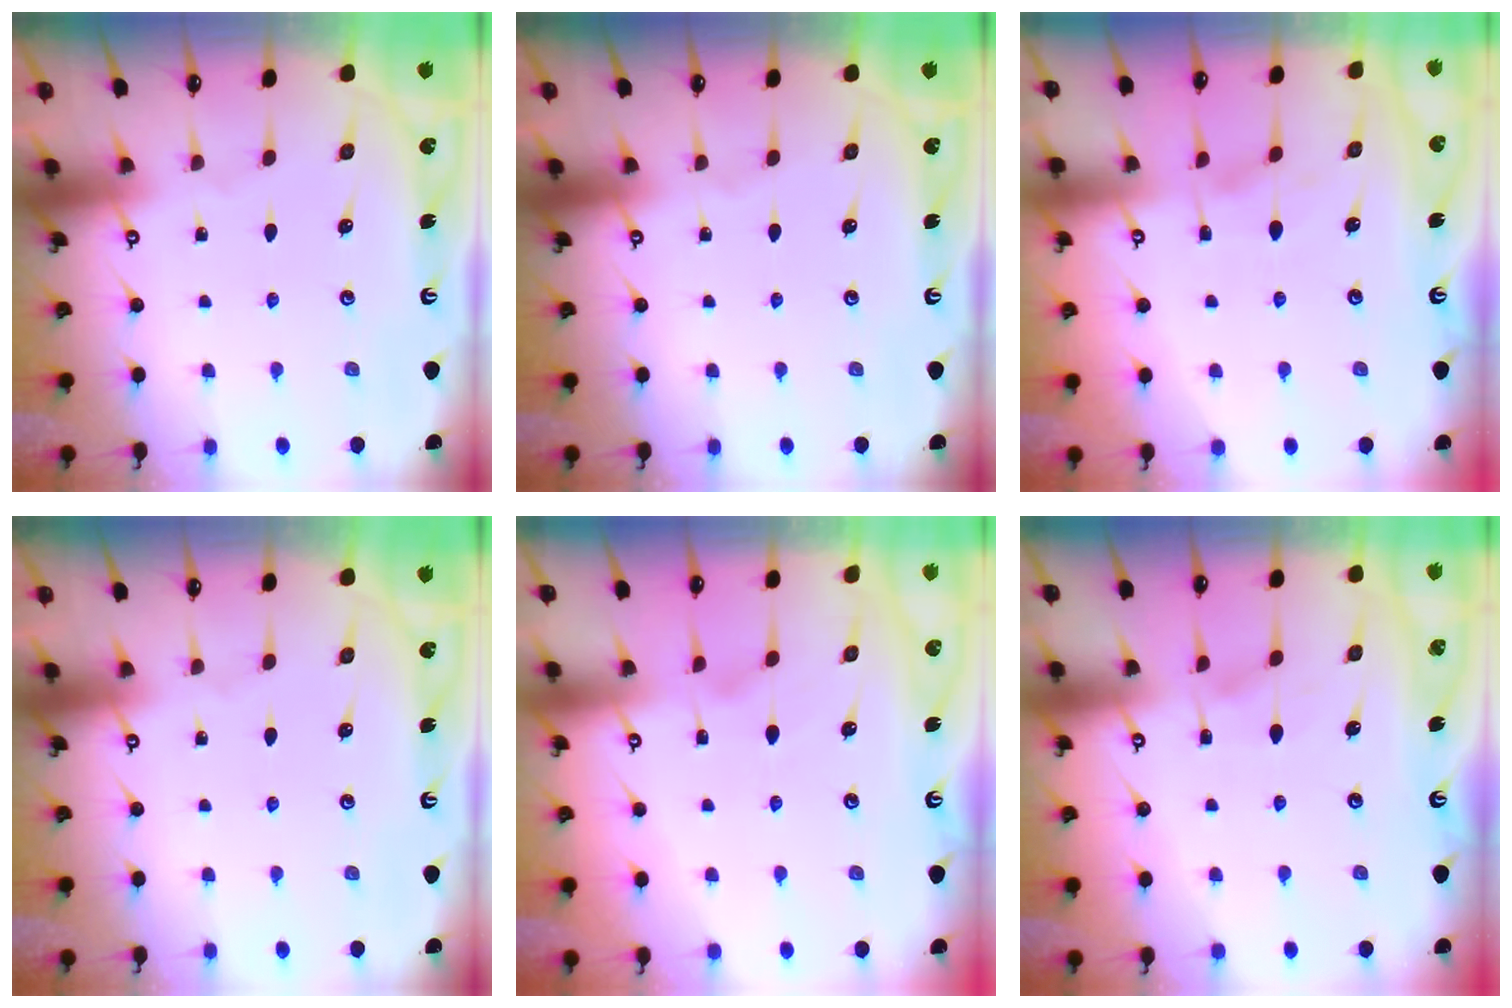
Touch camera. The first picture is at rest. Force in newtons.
{"total": 0.0}
{"total": 0.9, "press": 0.6, "slide": 0.7}
{"total": 0.0}
{"total": 0.9, "press": 0.1, "slide": 0.9}
{"total": 4.0, "press": 3.9, "slide": 0.4}